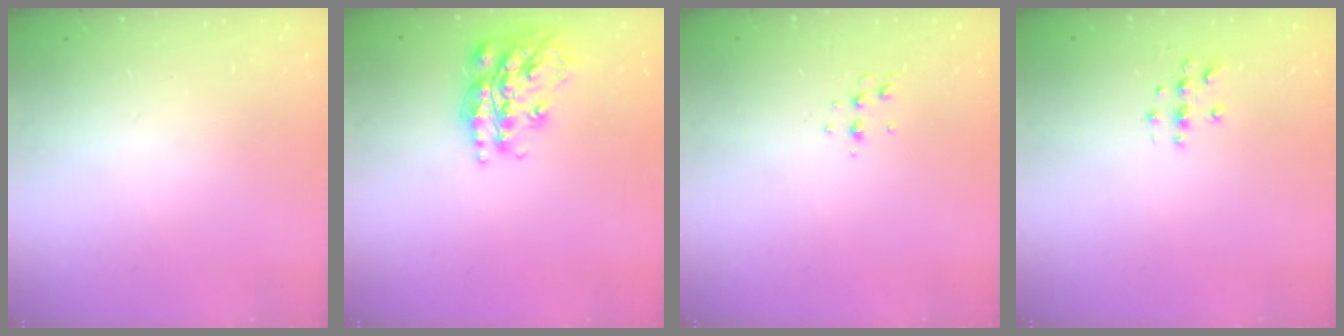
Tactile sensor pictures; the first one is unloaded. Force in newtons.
{"total": 19.2, "press": 19.2, "slide": 1.3}
{"total": 4.1, "press": 3.7, "slide": 1.8}
{"total": 2.8, "press": 2.8, "slide": 0.3}